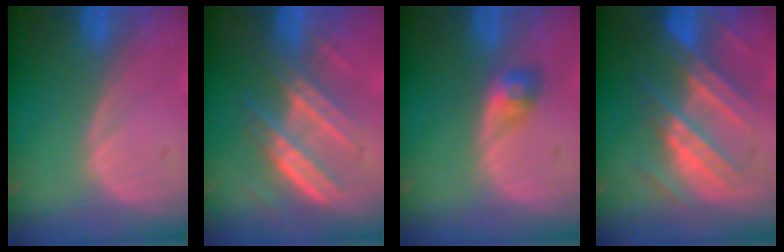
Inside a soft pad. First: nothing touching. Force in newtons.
{"total": 7.7, "press": 7.0, "slide": 3.1}
{"total": 3.0, "press": 2.6, "slide": 1.4}
{"total": 8.3, "press": 8.0, "slide": 2.0}